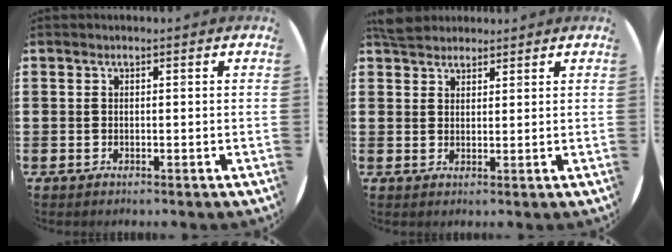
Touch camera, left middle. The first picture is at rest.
{"total": 3.4, "force": [3.2, 1.2, 0.5], "torque": [-0.008, 0.000, 0.060]}